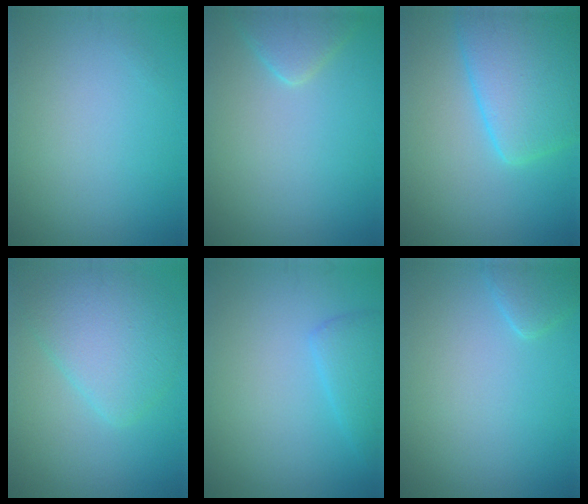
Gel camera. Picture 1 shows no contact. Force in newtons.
{"total": 2.5, "press": 2.5, "slide": 0.2}
{"total": 7.9, "press": 7.9, "slide": 0.4}
{"total": 5.0, "press": 5.0, "slide": 0.2}
{"total": 2.4, "press": 2.4, "slide": 0.1}
{"total": 1.7, "press": 1.7, "slide": 0.1}